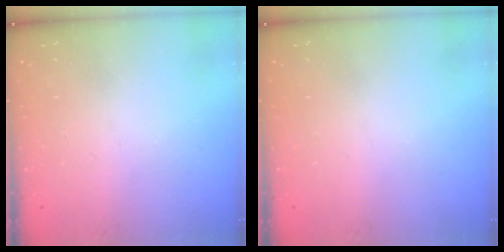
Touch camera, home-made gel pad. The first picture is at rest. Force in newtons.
{"total": 0.0}